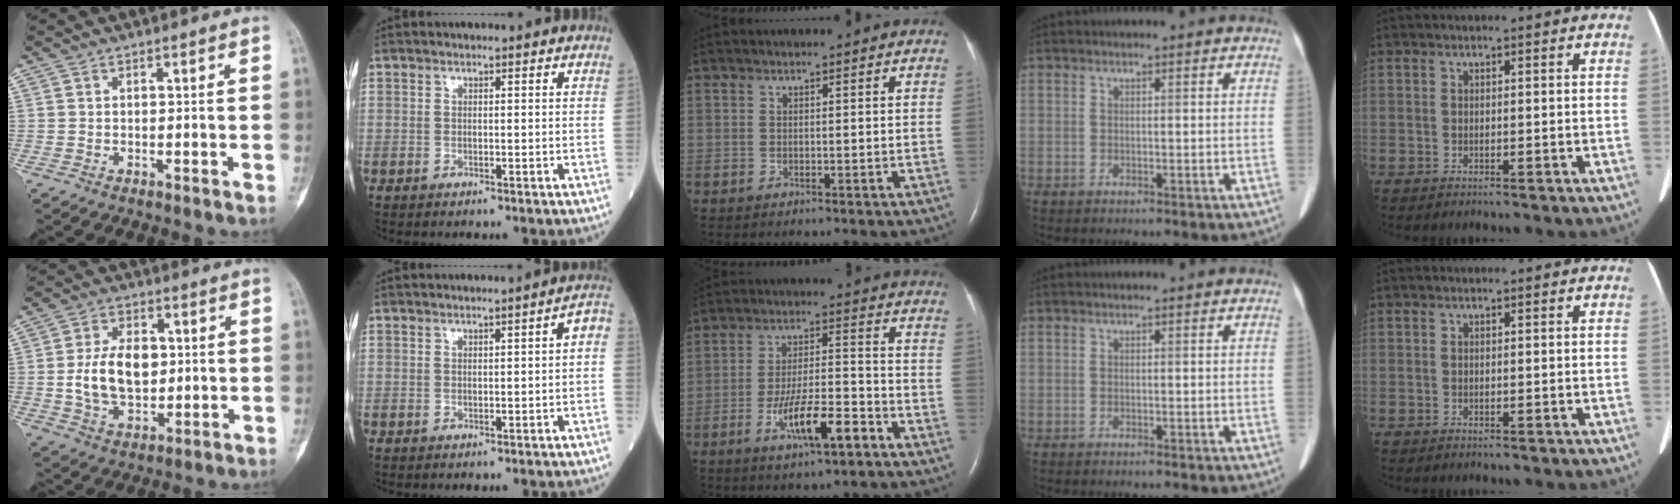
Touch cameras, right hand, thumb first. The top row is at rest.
{"thumb": {"total": 12.1, "force": [0.4, 7.9, 9.1], "torque": [-0.141, 0.003, 0.012]}, "index": {"total": 2.2, "force": [-0.2, 0.5, 2.1], "torque": [-0.022, 0.010, -0.004]}, "middle": {"total": 9.7, "force": [-5.2, 1.8, 8.0], "torque": [-0.142, 0.000, -0.086]}}